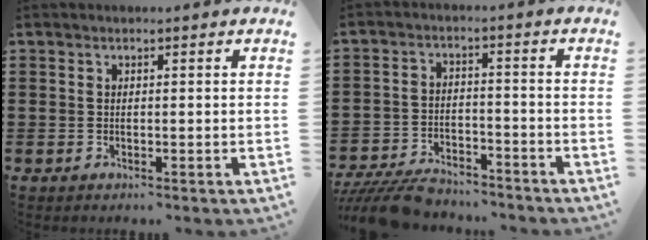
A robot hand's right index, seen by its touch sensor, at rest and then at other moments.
{"total": 6.6, "force": [-6.2, 1.3, 1.6], "torque": [-0.038, 0.008, -0.122]}